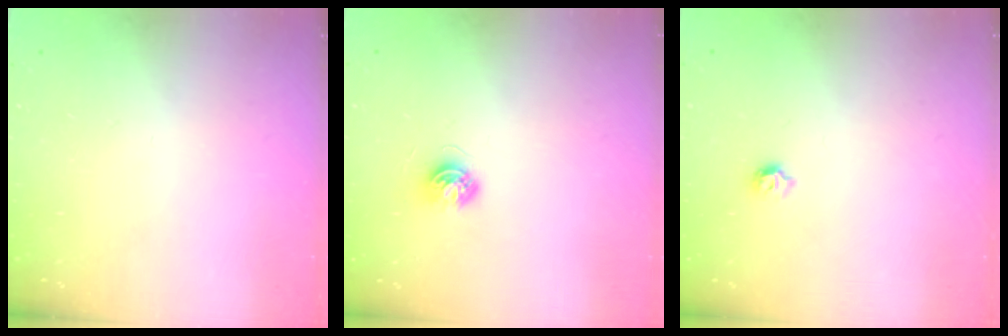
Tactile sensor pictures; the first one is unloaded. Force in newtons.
{"total": 5.4, "press": 5.4, "slide": 0.5}
{"total": 4.7, "press": 4.6, "slide": 0.5}